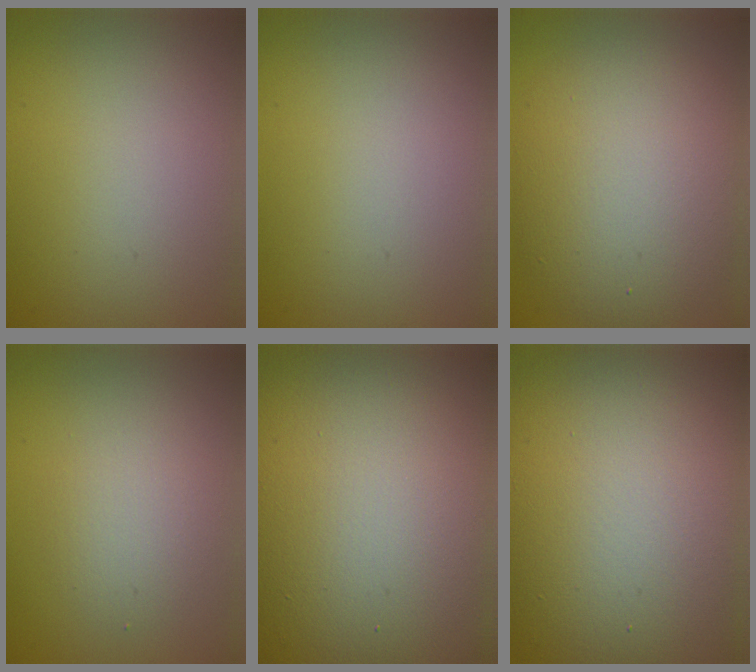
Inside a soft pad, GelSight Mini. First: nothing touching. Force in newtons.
{"total": 0.0}
{"total": 8.1, "press": 8.0, "slide": 1.0}
{"total": 2.4, "press": 2.4, "slide": 0.0}
{"total": 22.7, "press": 22.7, "slide": 1.2}
{"total": 19.3, "press": 19.3, "slide": 1.0}